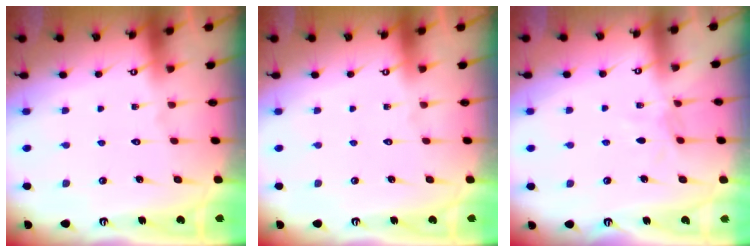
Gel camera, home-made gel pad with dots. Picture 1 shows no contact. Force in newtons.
{"total": 0.0}
{"total": 4.0, "press": 4.0, "slide": 0.5}